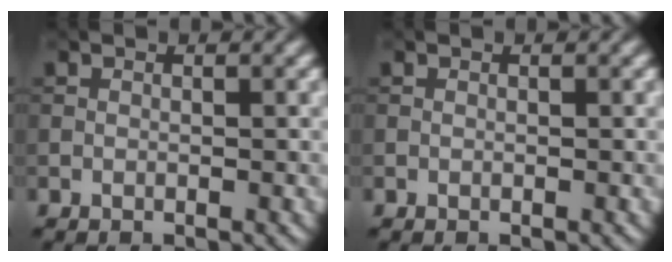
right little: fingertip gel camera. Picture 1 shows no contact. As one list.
[{"total": 0.0}]